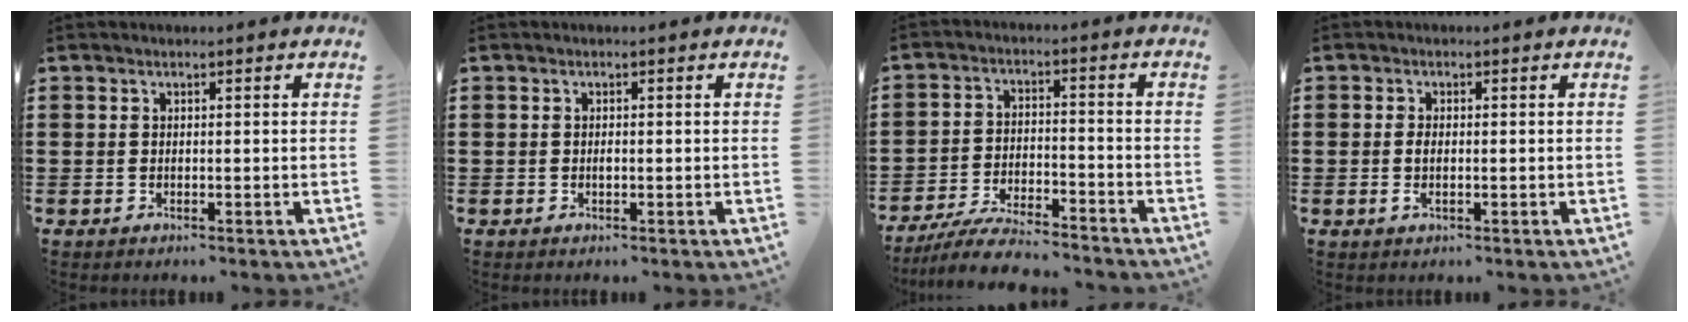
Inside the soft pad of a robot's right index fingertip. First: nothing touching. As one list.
[{"total": 0.8, "force": [-0.1, 0.2, 0.8], "torque": [-0.017, -0.004, -0.001]}, {"total": 6.3, "force": [-6.0, 0.2, 2.1], "torque": [-0.044, -0.002, -0.116]}, {"total": 2.1, "force": [-0.2, 0.8, 1.9], "torque": [-0.052, -0.006, -0.009]}]